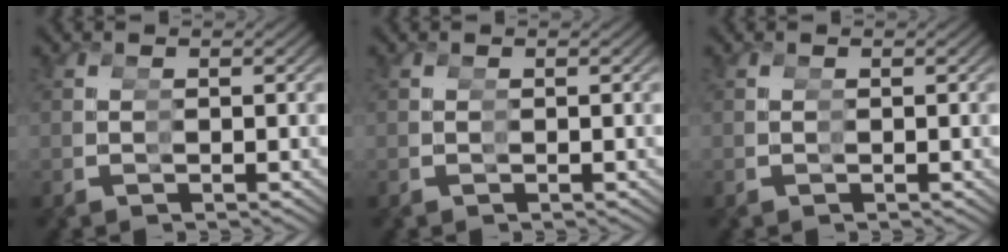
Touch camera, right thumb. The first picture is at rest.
{"total": 0.0}
{"total": 0.0}